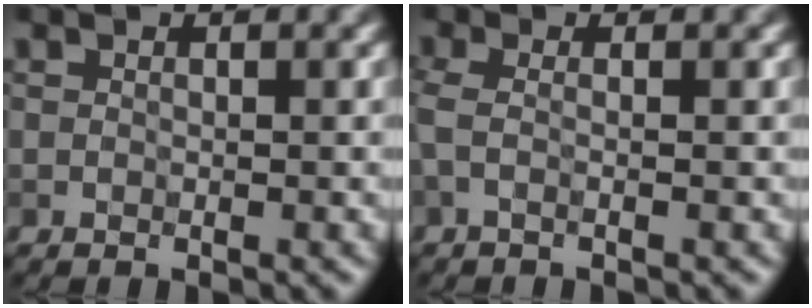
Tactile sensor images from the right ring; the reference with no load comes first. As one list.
[{"total": 1.8, "force": [-0.2, 0.8, 1.6], "torque": [-0.035, -0.002, -0.009]}]